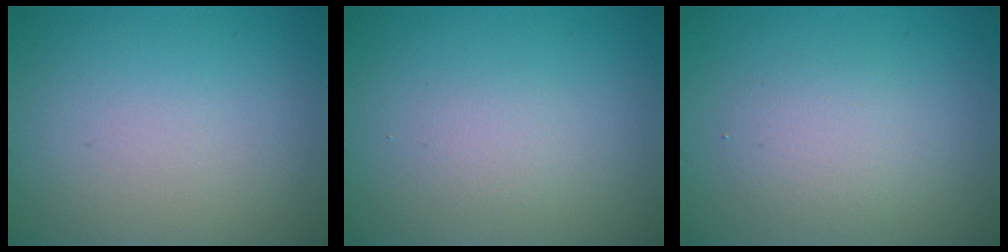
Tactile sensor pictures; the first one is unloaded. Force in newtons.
{"total": 1.2, "press": 1.2, "slide": 0.0}
{"total": 2.4, "press": 2.4, "slide": 0.2}